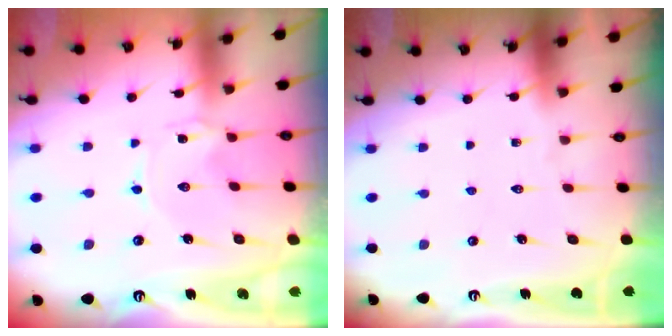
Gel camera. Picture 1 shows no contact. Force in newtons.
{"total": 0.0}